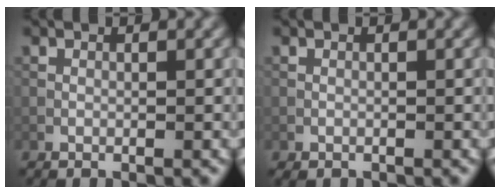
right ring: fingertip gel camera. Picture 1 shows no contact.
{"total": 0.7, "force": [-0.6, 0.3, 0.2], "torque": [-0.004, -0.004, -0.007]}